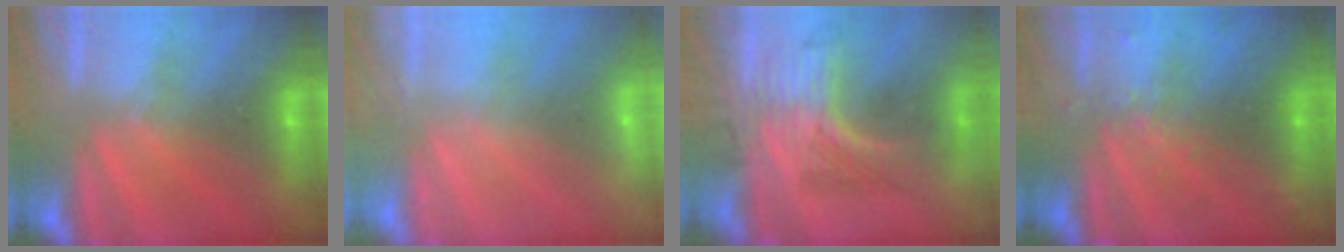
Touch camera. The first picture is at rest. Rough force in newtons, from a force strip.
{"total": 2.2}
{"total": 2.9}
{"total": 2.9}